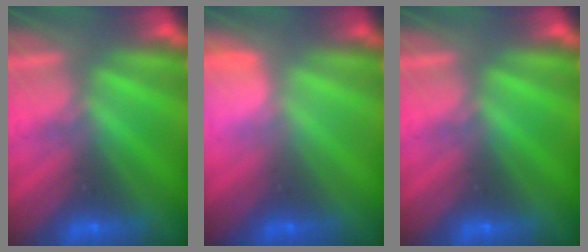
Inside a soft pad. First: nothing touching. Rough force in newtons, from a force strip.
{"total": 2.8}
{"total": 0.0}